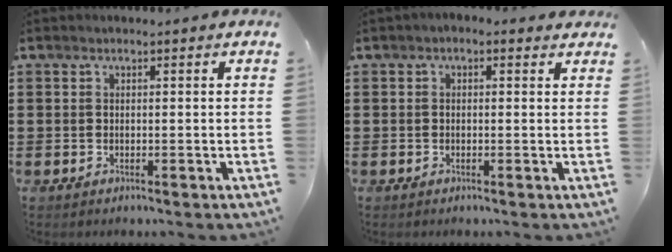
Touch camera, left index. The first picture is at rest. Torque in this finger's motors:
{"motor_torque": [2.14, 0.00, 0.12, -0.14]}